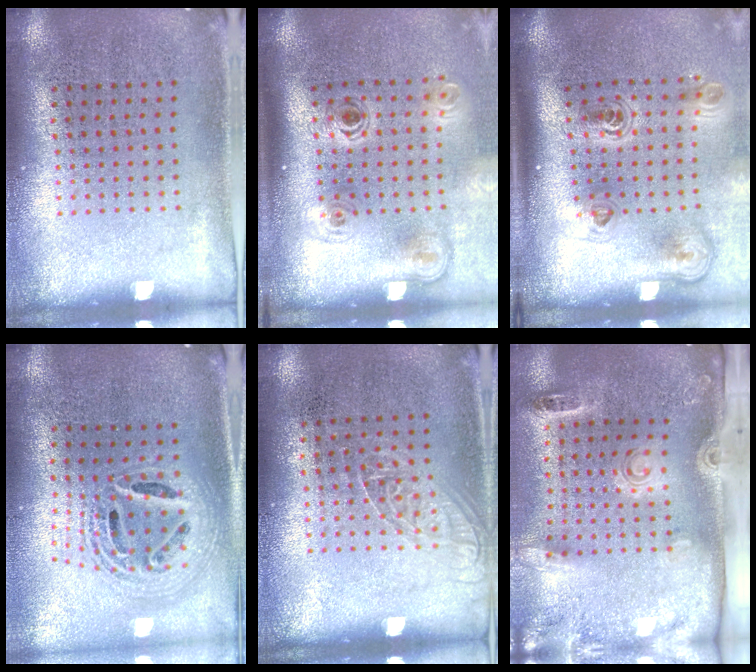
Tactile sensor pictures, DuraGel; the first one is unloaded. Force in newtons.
{"total": 2.1, "press": 1.4, "slide": 1.5}
{"total": 2.3, "press": 1.5, "slide": 1.8}
{"total": 2.3, "press": 1.8, "slide": 1.4}
{"total": 1.2, "press": 1.1, "slide": 0.5}
{"total": 2.9, "press": 2.0, "slide": 2.1}